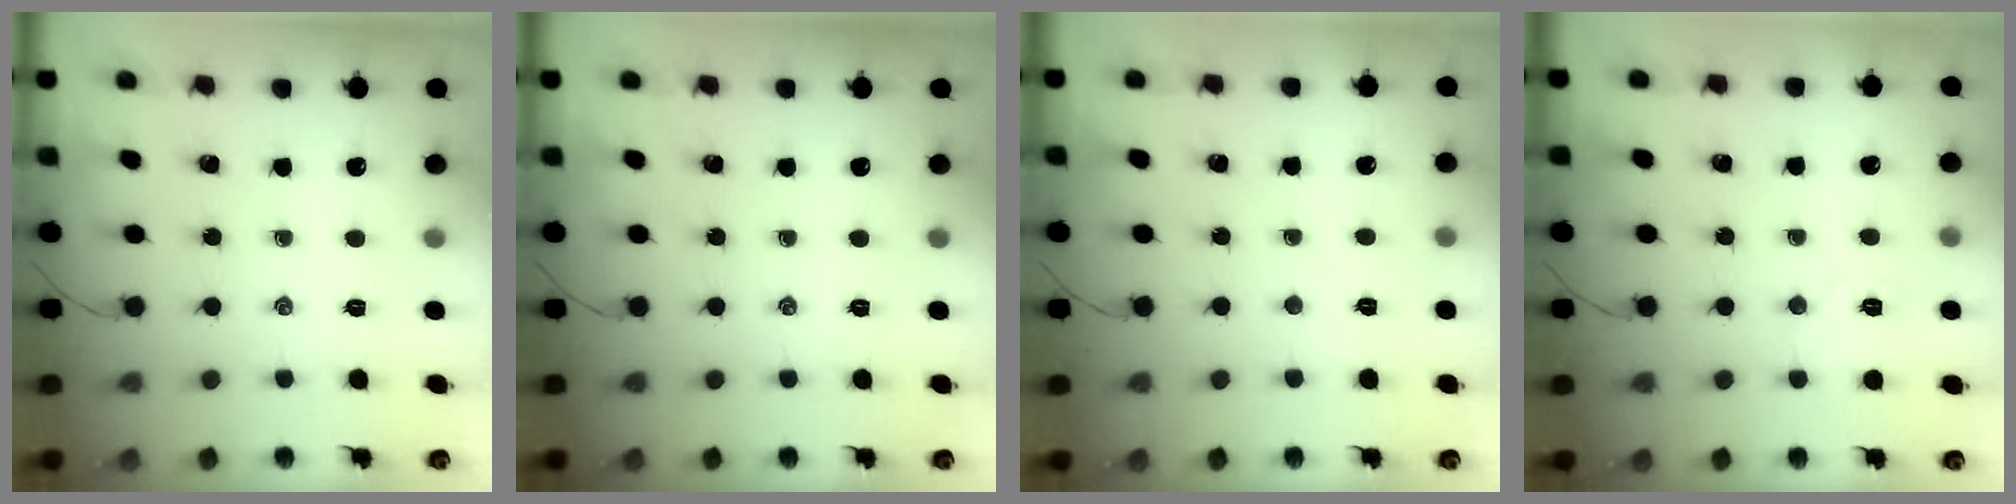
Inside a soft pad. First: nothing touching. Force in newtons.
{"total": 0.0}
{"total": 3.2, "press": 3.1, "slide": 0.8}
{"total": 6.3, "press": 6.2, "slide": 1.2}